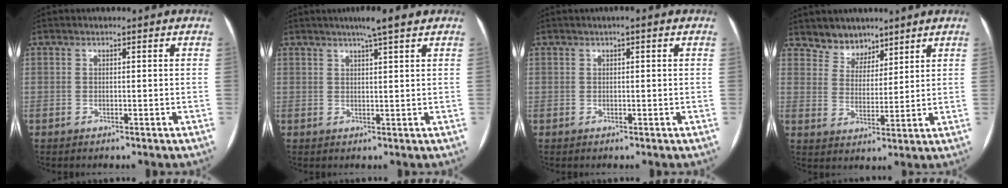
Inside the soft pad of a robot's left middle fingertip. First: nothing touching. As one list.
[{"total": 4.4, "force": [3.2, -0.1, 3.1], "torque": [-0.053, 0.008, 0.051]}, {"total": 1.2, "force": [0.6, 0.2, 1.0], "torque": [-0.019, 0.008, 0.005]}, {"total": 5.4, "force": [4.5, 3.0, 0.3], "torque": [0.000, 0.001, 0.080]}]